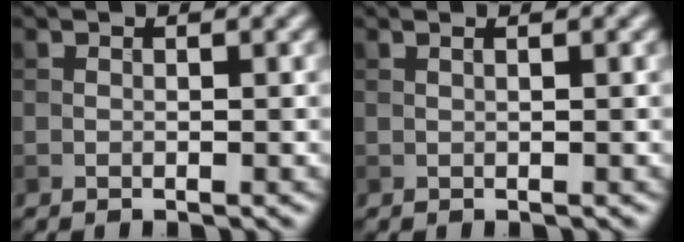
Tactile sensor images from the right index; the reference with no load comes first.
{"total": 0.9, "force": [0.5, 0.3, 0.7], "torque": [-0.006, -0.003, 0.001]}